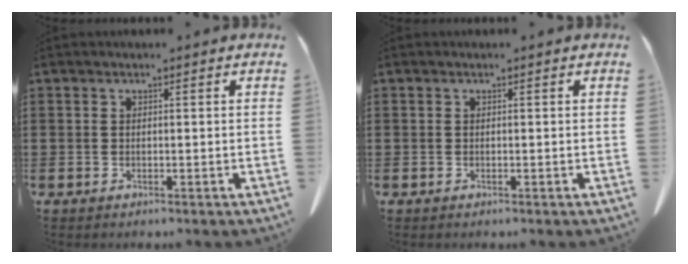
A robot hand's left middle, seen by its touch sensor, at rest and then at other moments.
{"total": 0.0}